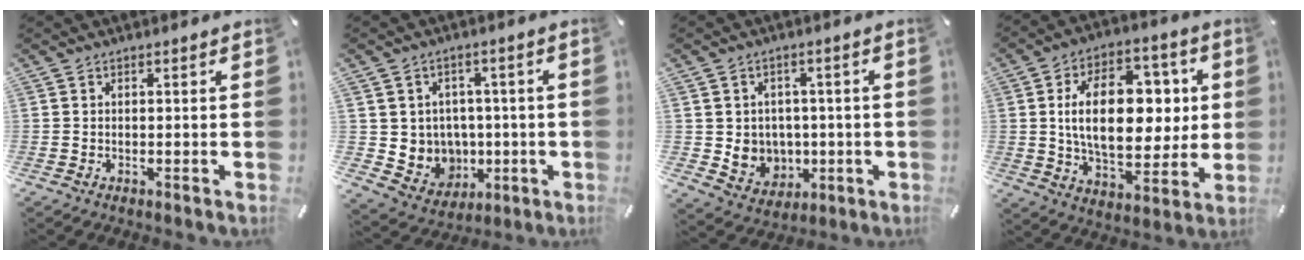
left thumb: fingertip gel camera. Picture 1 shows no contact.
{"total": 7.9, "force": [1.3, 7.8, 0.4], "torque": [-0.029, -0.019, 0.039]}
{"total": 7.4, "force": [0.5, 7.2, 1.3], "torque": [-0.033, -0.012, 0.018]}
{"total": 20.2, "force": [2.5, 12.7, 15.5], "torque": [-0.264, 0.000, 0.042]}